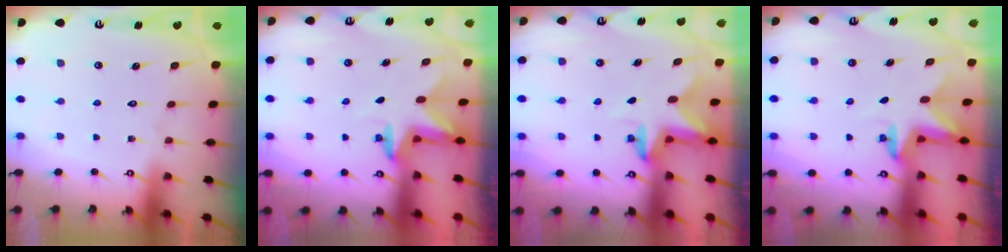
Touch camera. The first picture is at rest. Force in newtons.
{"total": 2.3, "press": 2.3, "slide": 0.4}
{"total": 2.8, "press": 2.7, "slide": 0.5}
{"total": 2.5, "press": 2.5, "slide": 0.4}